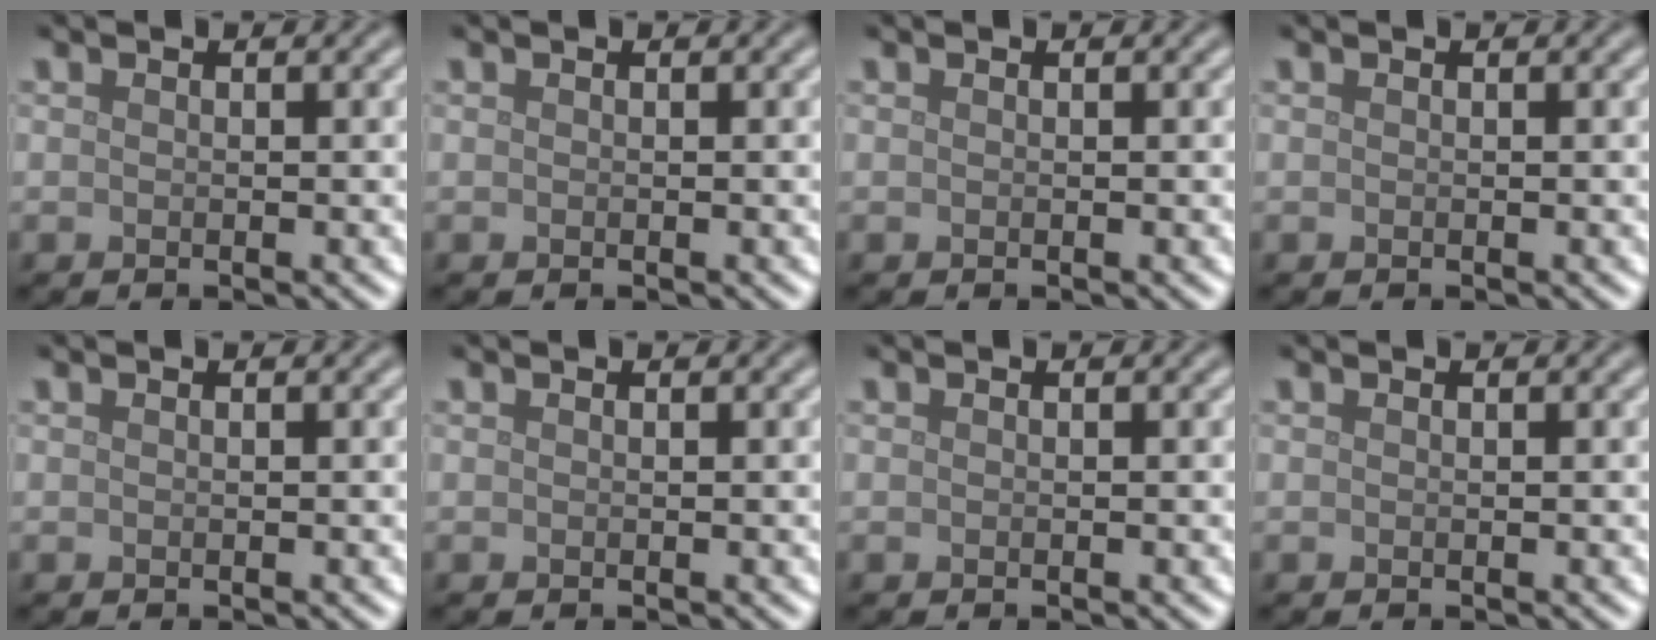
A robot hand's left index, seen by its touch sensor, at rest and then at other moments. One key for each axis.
{"total": 0.0}
{"total": 0.0}
{"total": 0.0}
{"total": 0.0}
{"total": 0.0}
{"total": 0.0}
{"total": 0.0}